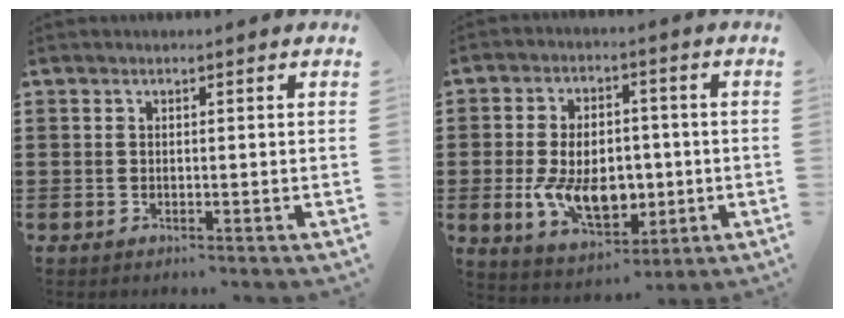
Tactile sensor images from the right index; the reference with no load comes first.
{"total": 10.3, "force": [-1.5, 6.6, 7.8], "torque": [-0.152, 0.004, -0.028]}